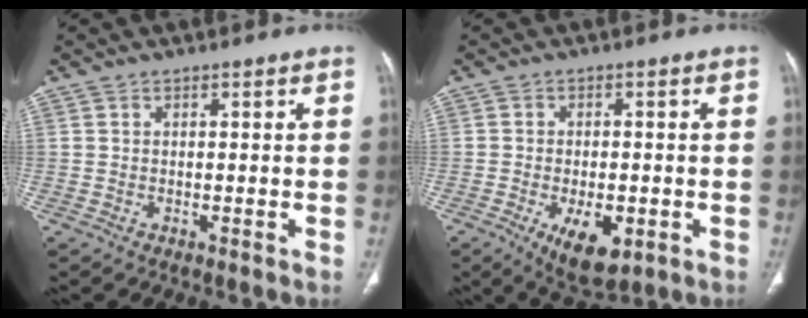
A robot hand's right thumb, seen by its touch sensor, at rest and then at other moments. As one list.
[{"total": 9.0, "force": [-3.2, 4.4, 7.2], "torque": [-0.103, -0.004, -0.037]}]